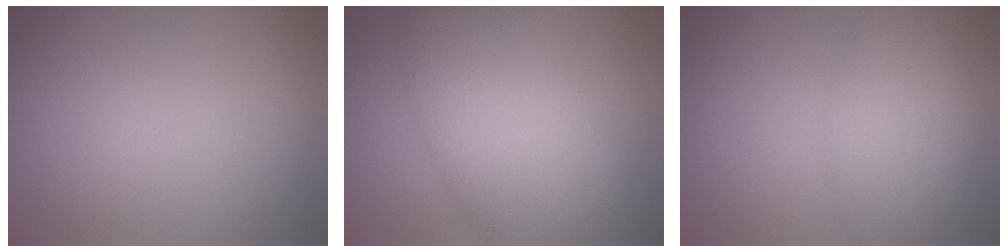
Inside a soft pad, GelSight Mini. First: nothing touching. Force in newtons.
{"total": 9.1, "press": 9.1, "slide": 0.5}
{"total": 4.2, "press": 4.1, "slide": 0.3}